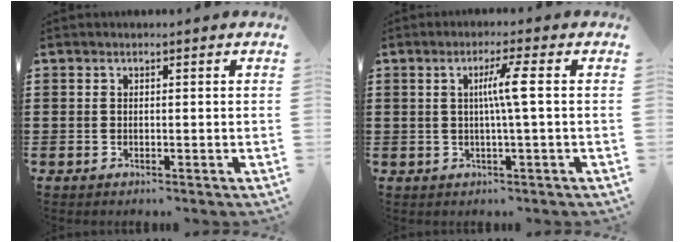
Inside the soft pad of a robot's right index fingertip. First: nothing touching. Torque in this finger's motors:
{"motor_torque": [0.66, -0.33, 0.45, 0.08]}